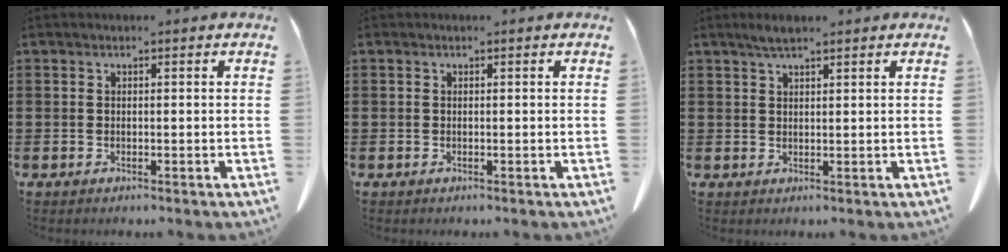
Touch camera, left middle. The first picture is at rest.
{"total": 0.0}
{"total": 2.3, "force": [1.8, 0.5, 1.3], "torque": [-0.030, 0.001, 0.033]}